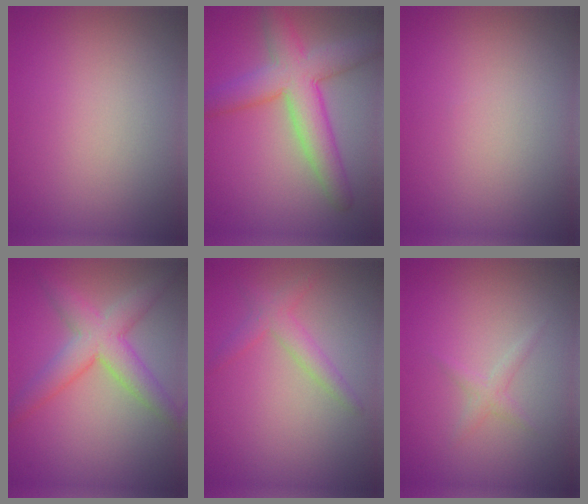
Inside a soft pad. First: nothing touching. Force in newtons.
{"total": 6.9, "press": 6.9, "slide": 0.2}
{"total": 0.0}
{"total": 5.3, "press": 5.3, "slide": 0.1}
{"total": 2.2, "press": 2.2, "slide": 0.0}
{"total": 1.2, "press": 1.2, "slide": 0.0}